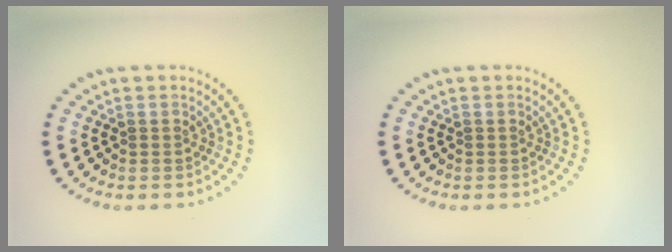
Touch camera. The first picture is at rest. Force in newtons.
{"total": 0.0}